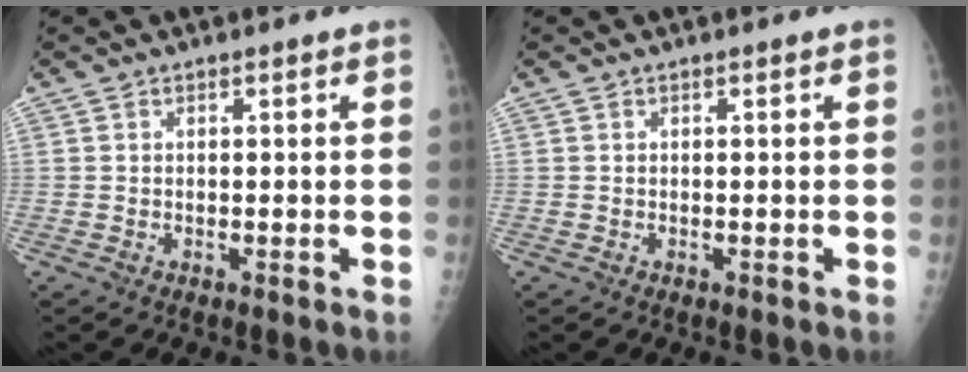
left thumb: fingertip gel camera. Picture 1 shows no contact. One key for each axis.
{"total": 0.0}